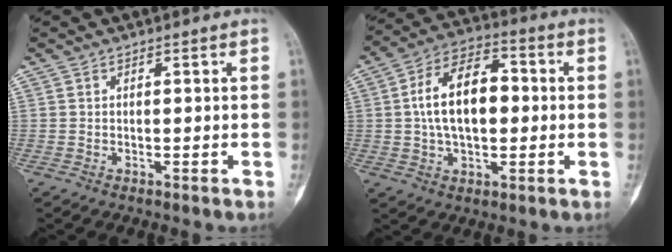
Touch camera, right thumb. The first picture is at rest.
{"total": 14.4, "force": [0.9, 8.3, 11.7], "torque": [-0.187, 0.025, 0.009]}